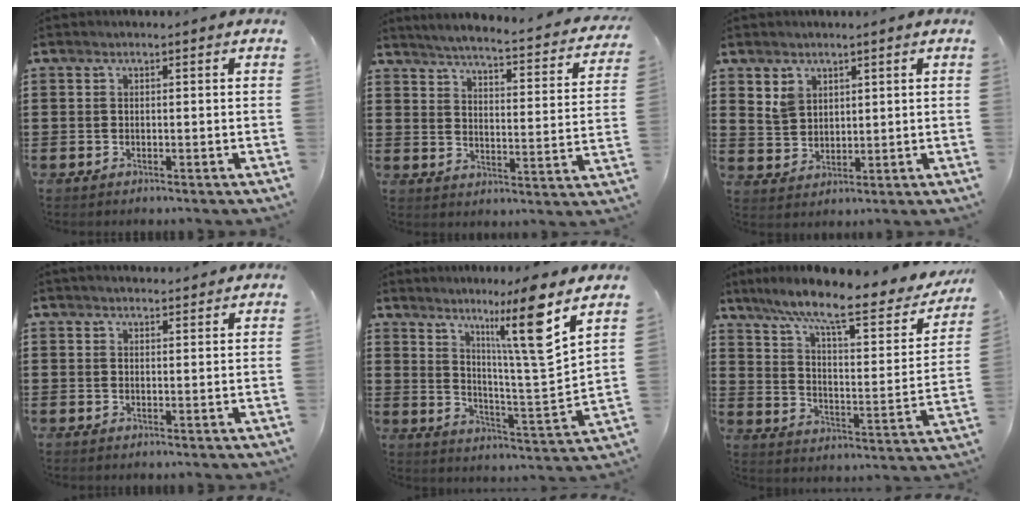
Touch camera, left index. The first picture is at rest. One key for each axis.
{"total": 3.7, "fx": 3.5, "fy": -0.5, "fz": 1.2, "tx": -0.044, "ty": -0.035, "tz": 0.050}
{"total": 3.1, "fx": 2.2, "fy": 2.1, "fz": 0.7, "tx": -0.021, "ty": 0.007, "tz": 0.042}
{"total": 1.5, "fx": 1.5, "fy": 0.2, "fz": 0.2, "tx": -0.006, "ty": 0.003, "tz": 0.030}
{"total": 13.2, "fx": 8.5, "fy": 0.2, "fz": 10.1, "tx": -0.176, "ty": -0.043, "tz": 0.126}
{"total": 12.2, "fx": 9.7, "fy": 1.3, "fz": 7.4, "tx": -0.154, "ty": -0.064, "tz": 0.157}